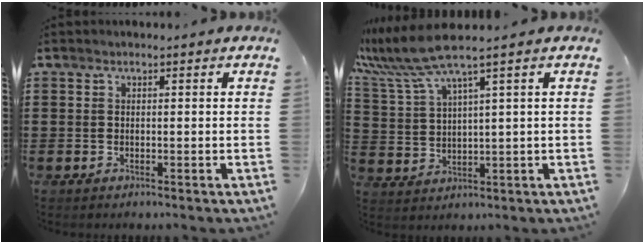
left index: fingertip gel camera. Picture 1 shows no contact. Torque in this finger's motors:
{"motor_torque": [1.01, -1.01, 0.80, 0.21]}